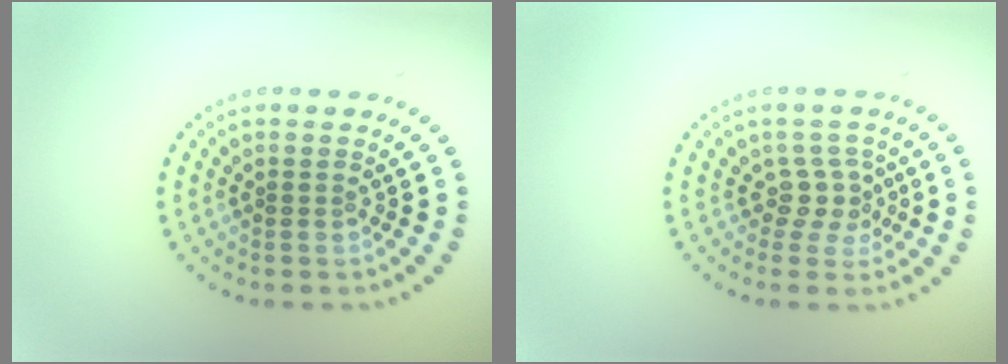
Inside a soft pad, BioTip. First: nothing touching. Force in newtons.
{"total": 2.1, "press": 1.6, "slide": 1.4}